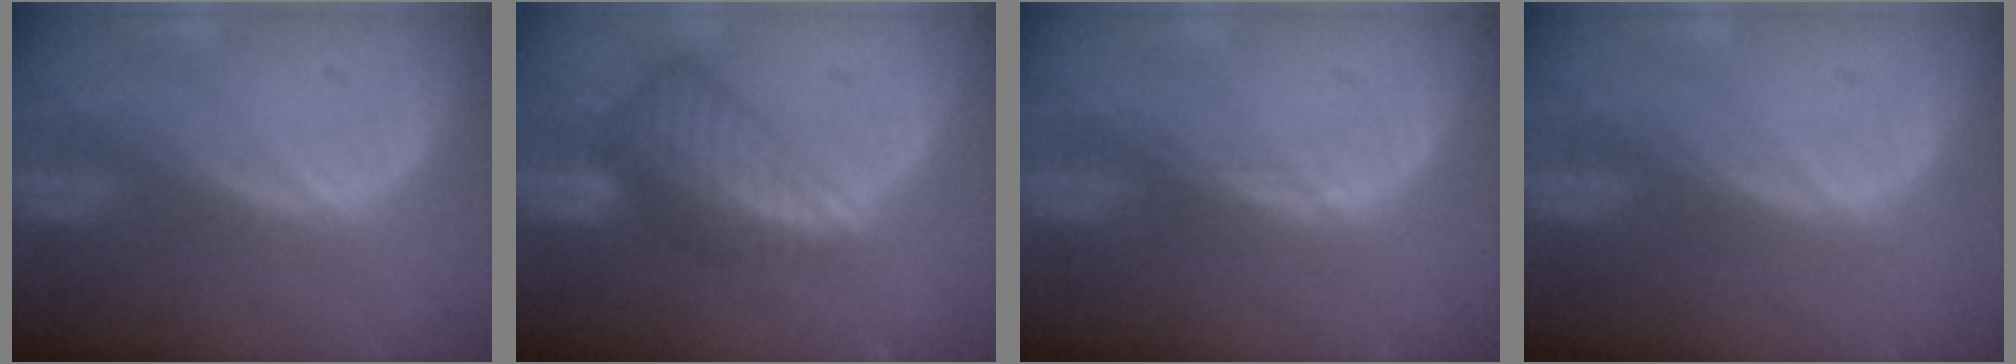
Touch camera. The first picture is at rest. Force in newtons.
{"total": 8.7, "press": 7.6, "slide": 4.3}
{"total": 1.0, "press": 0.7, "slide": 0.7}
{"total": 0.0}